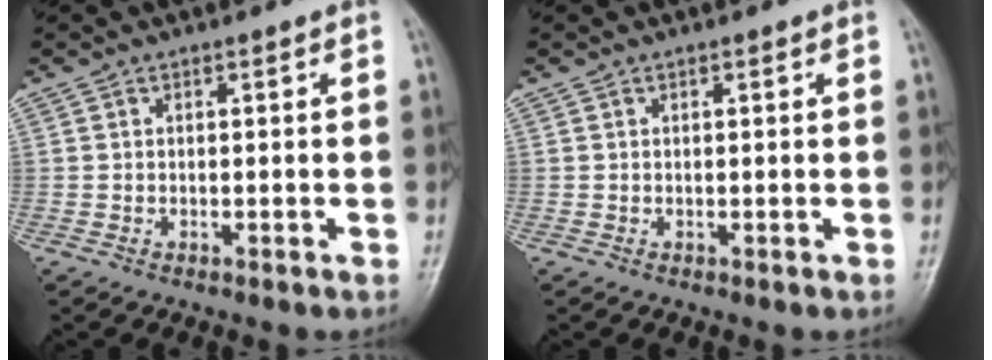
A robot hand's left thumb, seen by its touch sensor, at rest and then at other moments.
{"total": 0.5, "force": [0.3, 0.2, 0.4], "torque": [-0.007, -0.001, 0.004]}